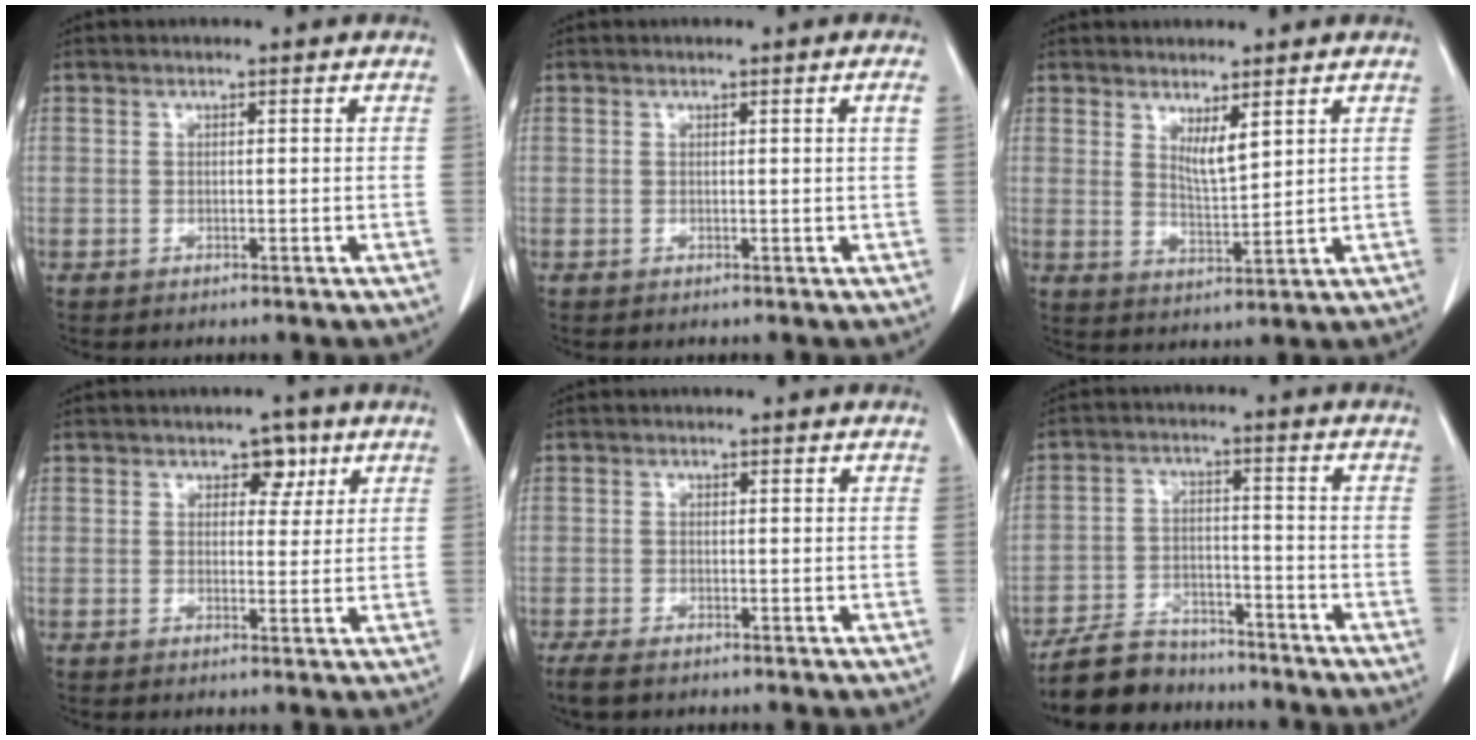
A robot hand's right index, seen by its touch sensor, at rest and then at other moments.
{"total": 1.0, "force": [0.1, -0.4, 1.0], "torque": [-0.013, 0.000, 0.001]}
{"total": 4.0, "force": [2.4, 0.7, 3.1], "torque": [-0.060, -0.015, 0.051]}
{"total": 3.1, "force": [1.5, 2.1, 1.8], "torque": [-0.016, 0.006, 0.017]}
{"total": 3.2, "force": [-2.5, 1.0, 1.8], "torque": [-0.034, -0.008, -0.041]}
{"total": 9.5, "force": [-8.5, 3.8, 1.9], "torque": [-0.038, 0.006, -0.149]}